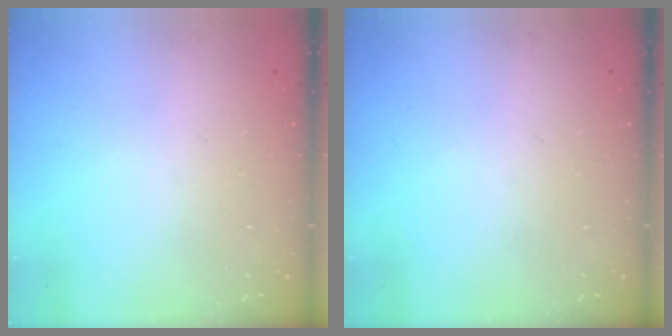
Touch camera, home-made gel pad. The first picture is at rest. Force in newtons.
{"total": 0.0}